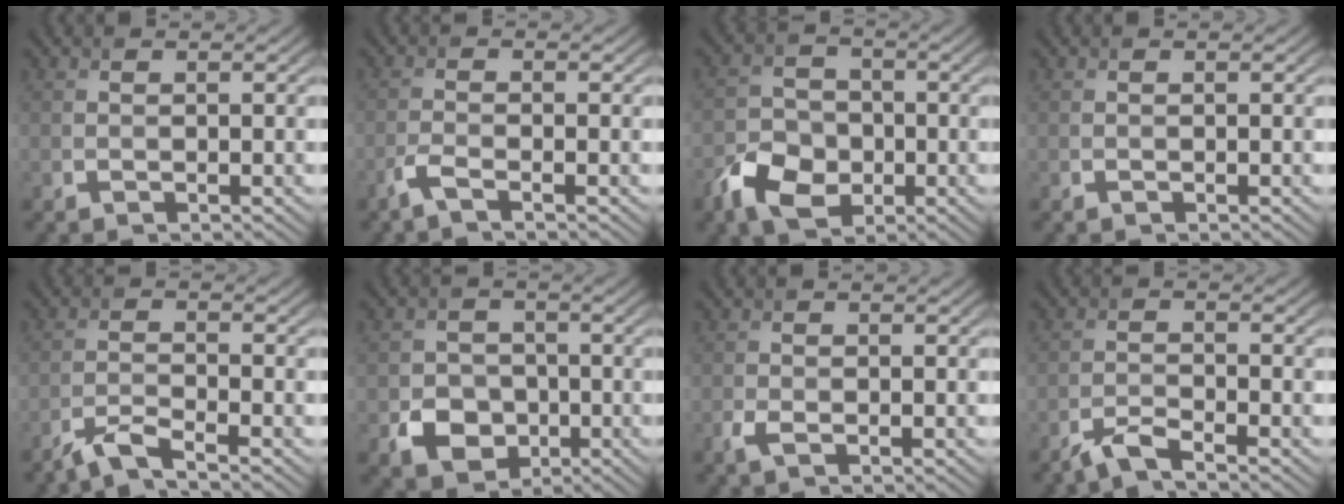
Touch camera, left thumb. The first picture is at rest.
{"total": 2.3, "force": [-1.6, 0.3, 1.5], "torque": [-0.036, -0.001, -0.043]}
{"total": 6.5, "force": [-3.1, 4.6, 3.3], "torque": [-0.069, -0.005, -0.069]}
{"total": 0.0}
{"total": 3.5, "force": [-2.8, 0.4, 2.1], "torque": [-0.037, 0.002, -0.071]}
{"total": 5.2, "force": [-1.9, 4.4, 2.1], "torque": [-0.040, -0.010, -0.037]}
{"total": 1.5, "force": [-0.8, 0.8, 1.1], "torque": [-0.027, -0.003, -0.017]}
{"total": 3.0, "force": [-2.5, 0.4, 1.7], "torque": [-0.034, 0.001, -0.061]}